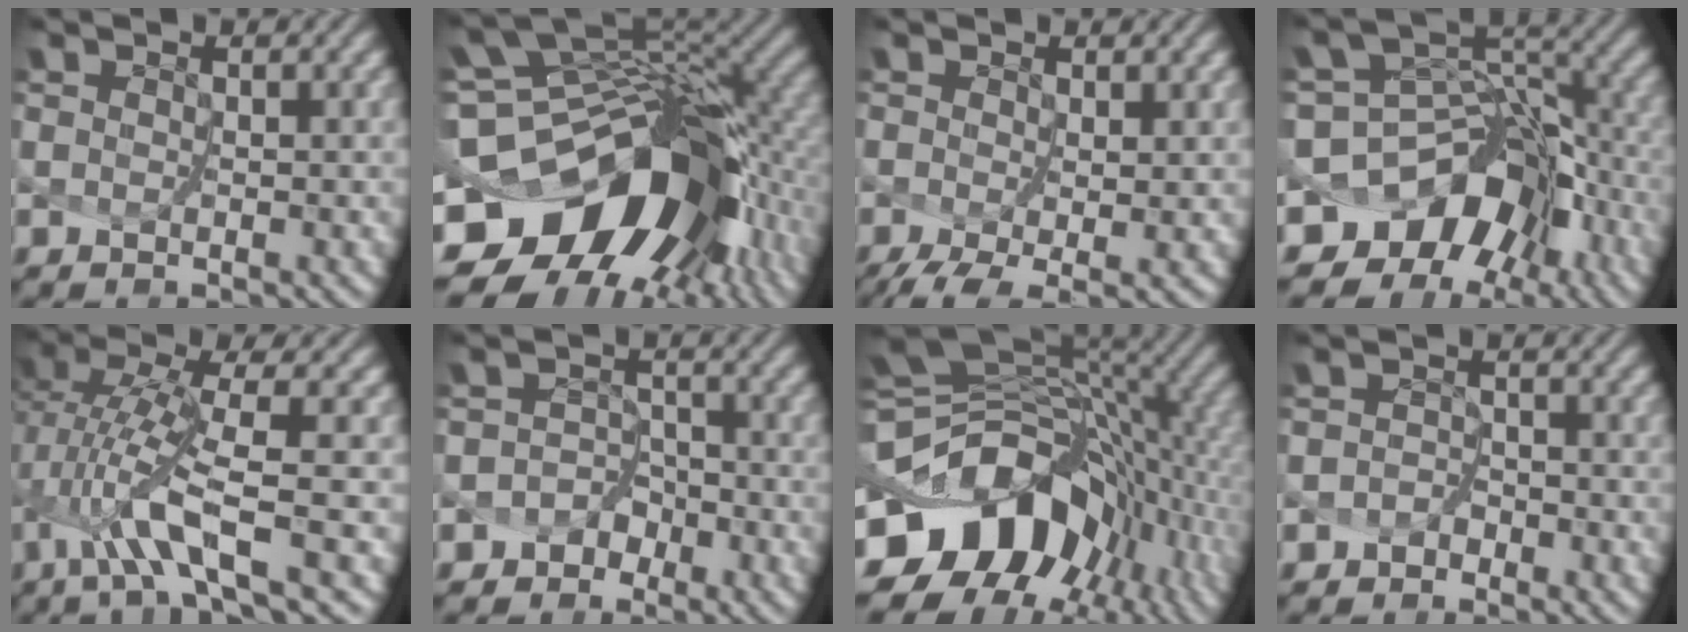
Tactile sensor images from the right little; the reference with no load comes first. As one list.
[{"total": 15.0, "force": [-7.2, 9.6, 9.0], "torque": [-0.153, -0.018, -0.108]}, {"total": 4.6, "force": [-2.2, 1.9, 3.6], "torque": [-0.089, -0.016, -0.037]}, {"total": 8.5, "force": [-5.8, 5.5, 2.8], "torque": [-0.035, 0.014, -0.096]}, {"total": 5.6, "force": [-1.5, 0.6, 5.3], "torque": [-0.118, -0.004, -0.023]}, {"total": 3.0, "force": [-2.0, 2.2, -0.2], "torque": [0.033, 0.010, -0.048]}, {"total": 12.1, "force": [-5.7, 8.6, 6.3], "torque": [-0.116, 0.006, -0.100]}, {"total": 1.4, "force": [-1.2, 0.6, -0.4], "torque": [0.021, 0.001, -0.021]}]